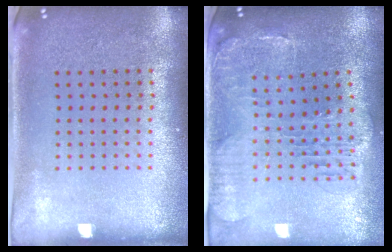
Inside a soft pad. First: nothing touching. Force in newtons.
{"total": 1.5, "press": 1.4, "slide": 0.4}